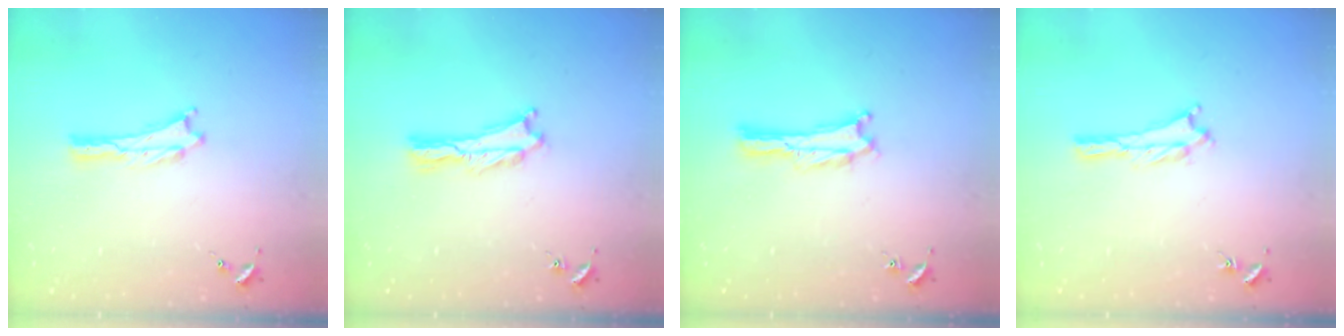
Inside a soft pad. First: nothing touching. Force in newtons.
{"total": 1.2, "press": 1.1, "slide": 0.3}
{"total": 0.0}
{"total": 1.2, "press": 1.1, "slide": 0.2}